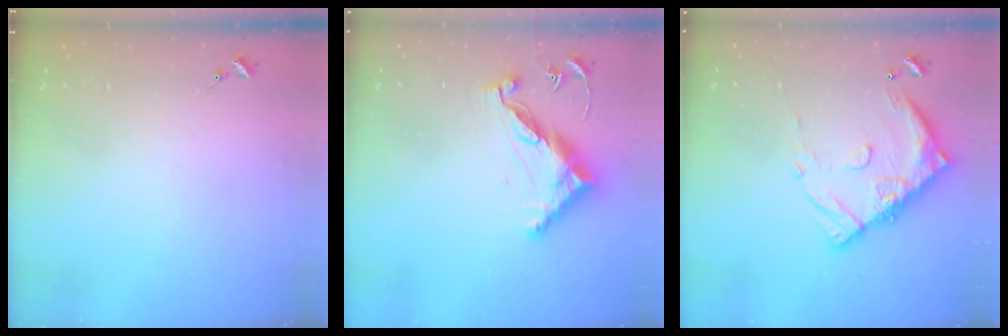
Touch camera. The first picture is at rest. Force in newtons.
{"total": 12.1, "press": 12.0, "slide": 0.4}
{"total": 14.4, "press": 14.4, "slide": 1.3}